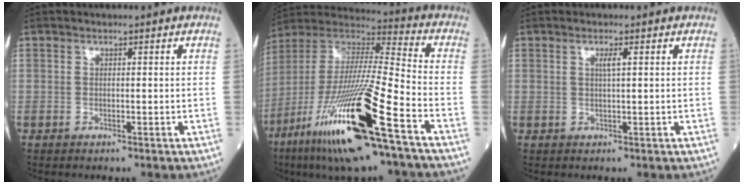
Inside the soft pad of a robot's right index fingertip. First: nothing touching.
{"total": 23.8, "force": [-11.6, 1.5, 20.7], "torque": [-0.417, -0.056, -0.220]}
{"total": 1.6, "force": [0.6, 0.0, 1.5], "torque": [-0.029, -0.001, 0.009]}